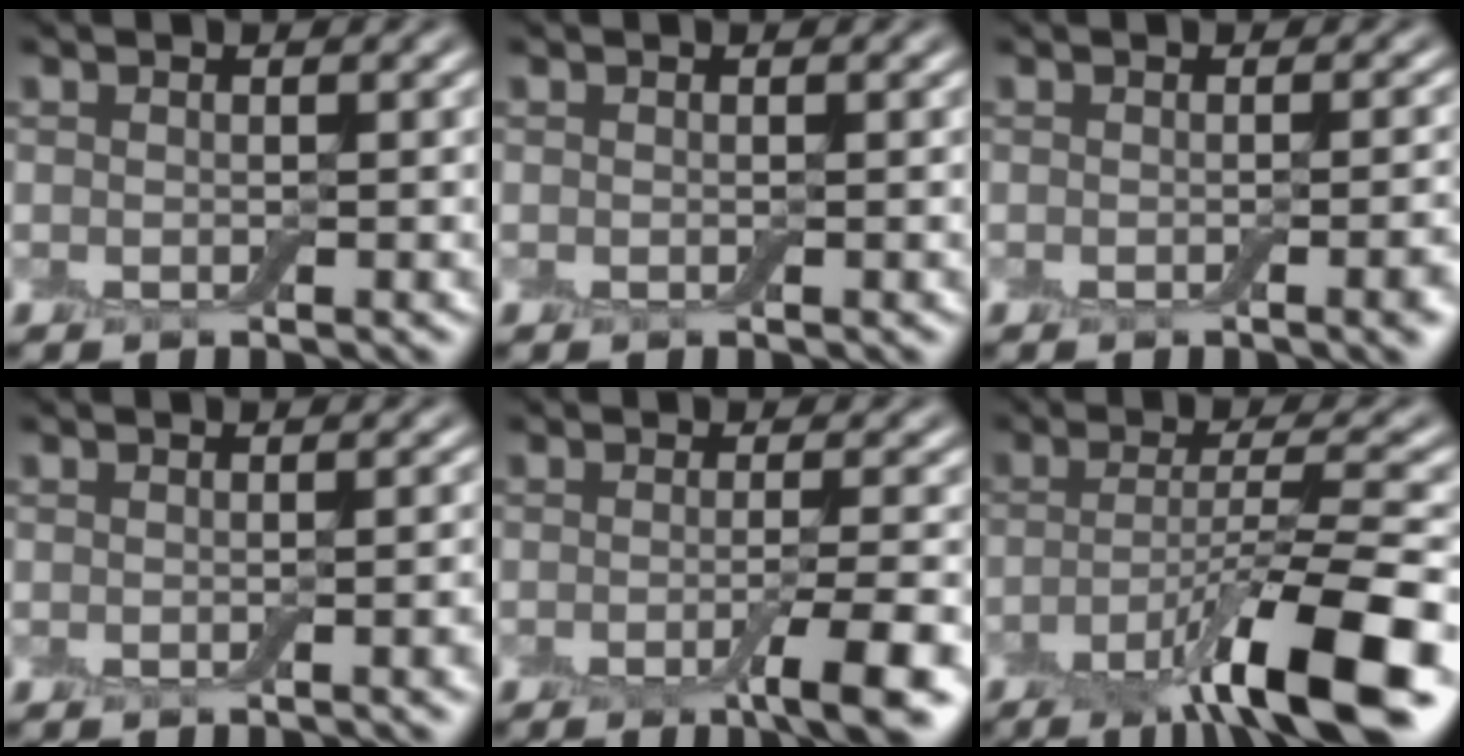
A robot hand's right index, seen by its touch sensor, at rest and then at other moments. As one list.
[{"total": 0.0}, {"total": 3.2, "force": [-1.3, 0.9, 2.8], "torque": [-0.030, -0.002, -0.014]}, {"total": 2.3, "force": [-0.7, 0.6, 2.1], "torque": [-0.024, -0.001, -0.009]}, {"total": 4.8, "force": [-2.4, 0.8, 4.2], "torque": [-0.058, -0.003, -0.037]}, {"total": 10.0, "force": [-5.0, 1.8, 8.5], "torque": [-0.126, 0.008, -0.092]}]